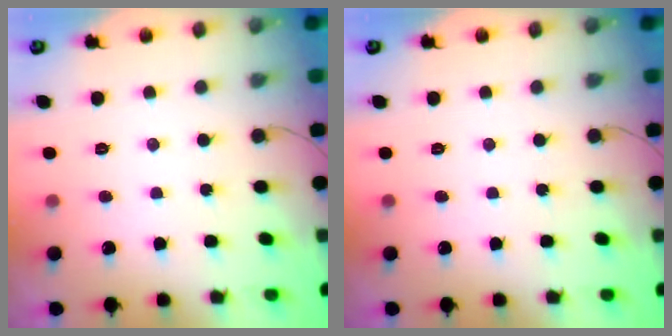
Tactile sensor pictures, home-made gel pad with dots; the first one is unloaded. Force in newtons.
{"total": 0.0}